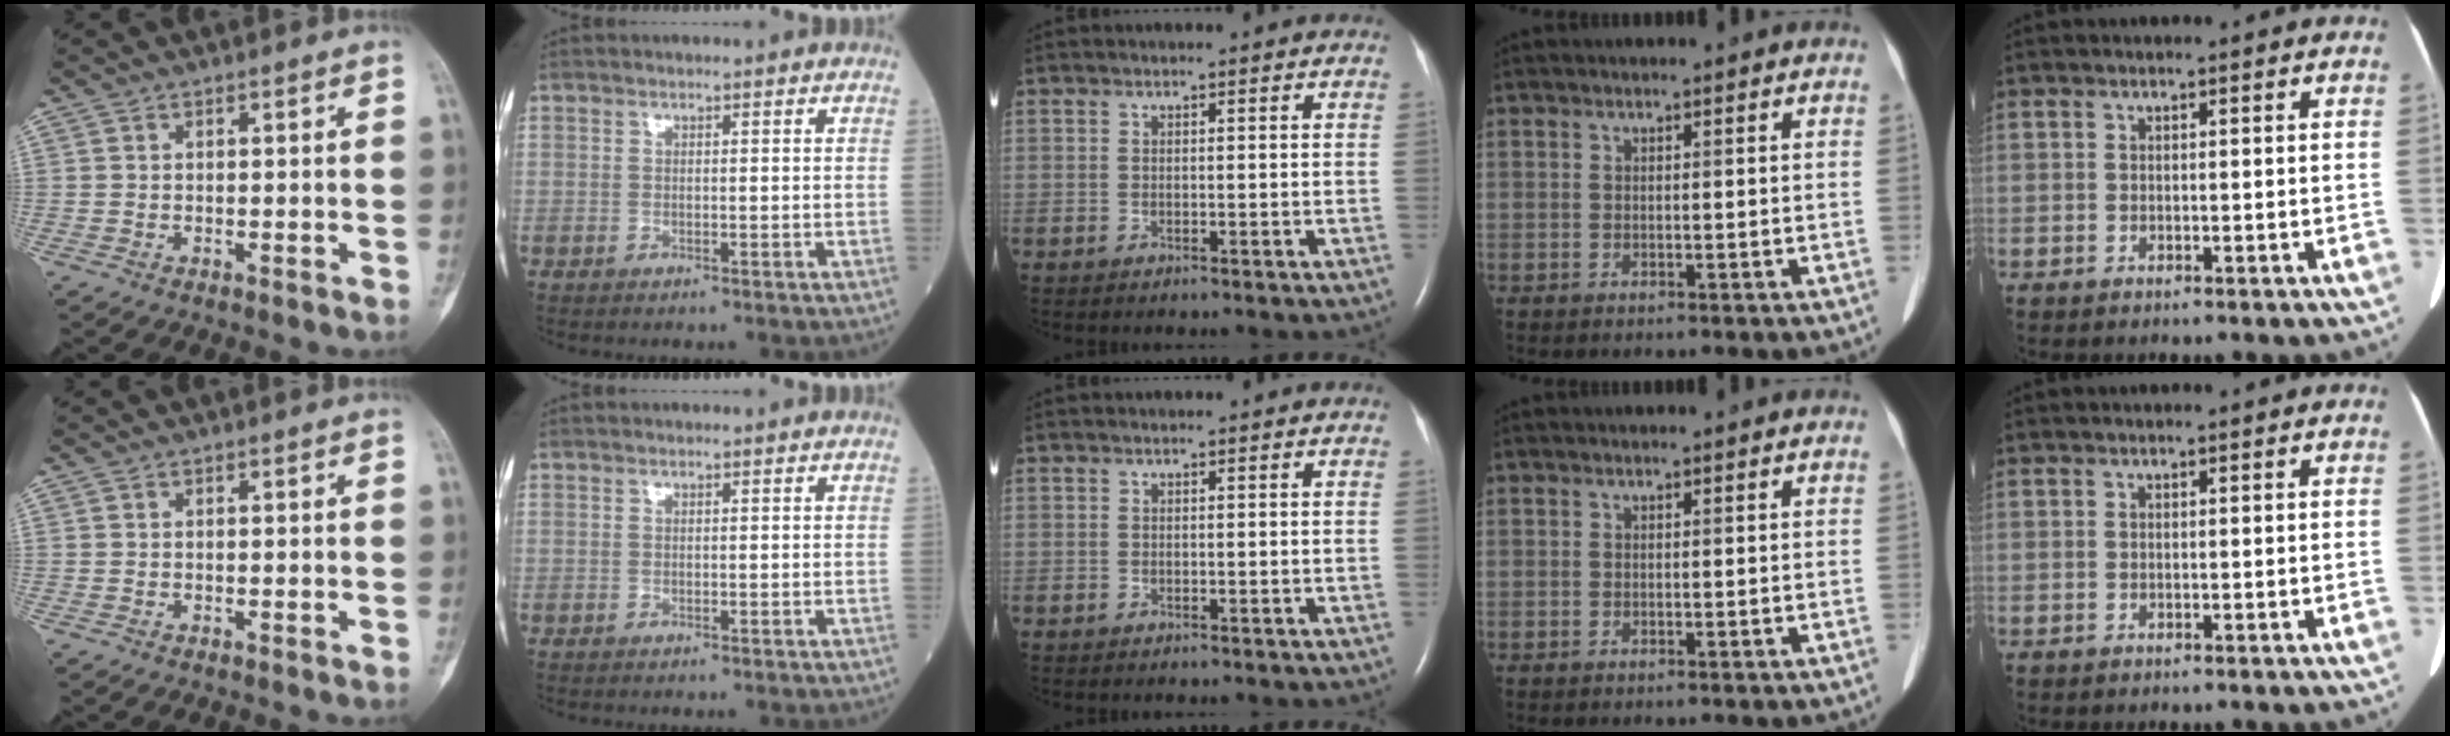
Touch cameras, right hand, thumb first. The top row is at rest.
{}